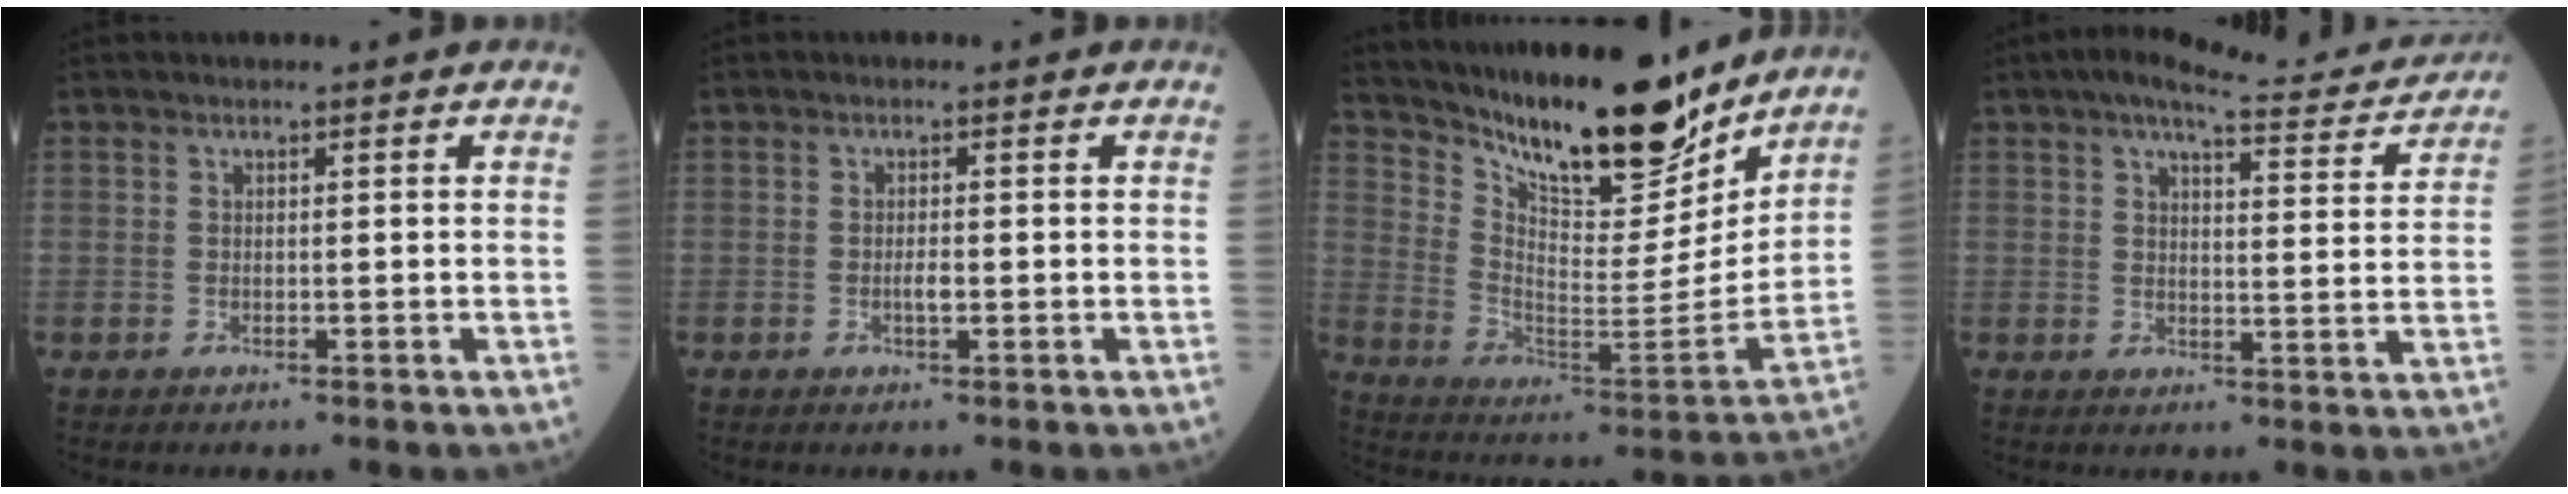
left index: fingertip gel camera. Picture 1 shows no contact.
{"total": 1.3, "force": [-0.4, 0.3, 1.2], "torque": [-0.025, 0.001, -0.006]}
{"total": 20.3, "force": [17.4, 3.8, 9.7], "torque": [-0.168, -0.040, 0.282]}
{"total": 13.8, "force": [12.3, 2.1, 5.9], "torque": [-0.080, 0.001, 0.148]}